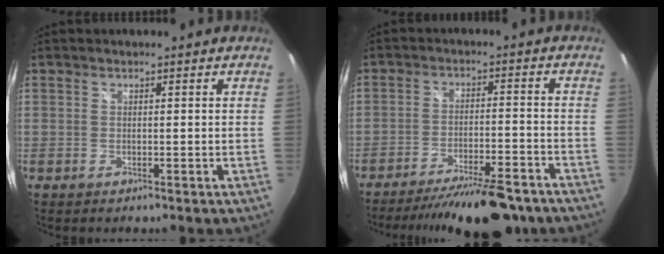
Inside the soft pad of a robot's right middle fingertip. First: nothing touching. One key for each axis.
{"total": 15.6, "fx": -13.1, "fy": 3.4, "fz": 7.8, "tx": -0.141, "ty": -0.019, "tz": -0.190}